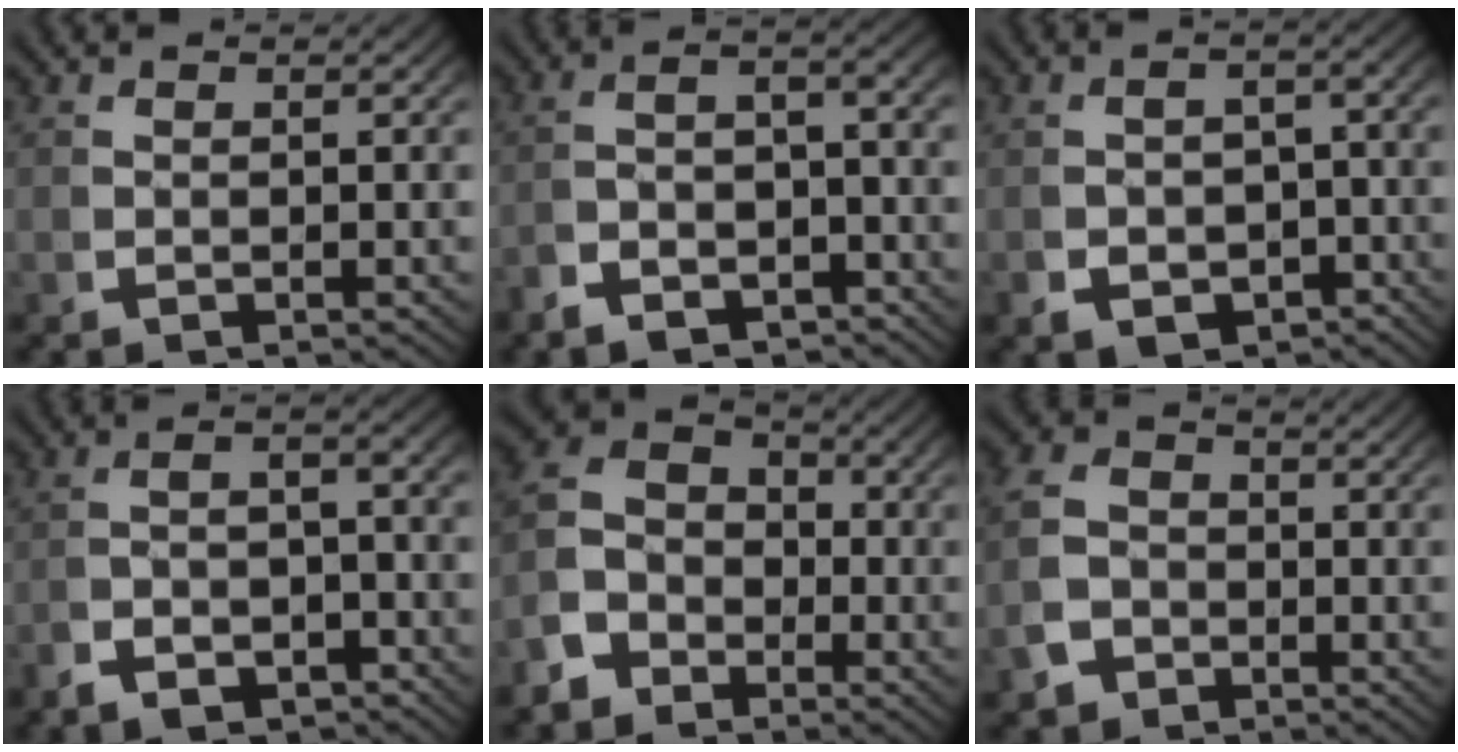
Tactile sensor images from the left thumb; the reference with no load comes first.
{"total": 4.1, "force": [-2.2, 2.0, 2.8], "torque": [-0.042, 0.001, -0.038]}
{"total": 5.5, "force": [-2.2, 3.8, 3.3], "torque": [-0.050, -0.025, -0.023]}
{"total": 4.0, "force": [-2.1, 2.0, 2.8], "torque": [-0.043, 0.000, -0.034]}
{"total": 9.3, "force": [-0.4, 7.6, 5.3], "torque": [-0.075, 0.007, -0.025]}
{"total": 5.1, "force": [-1.3, 4.5, 1.8], "torque": [-0.037, -0.013, -0.020]}